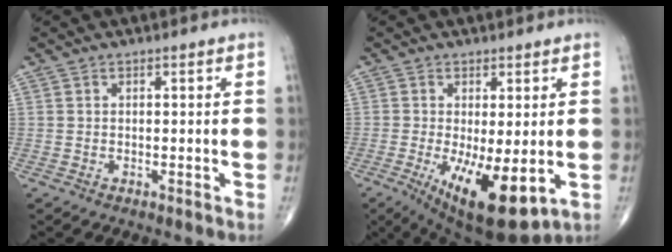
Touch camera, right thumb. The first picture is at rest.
{"total": 12.6, "force": [-2.9, 4.4, 11.4], "torque": [-0.183, -0.027, -0.029]}